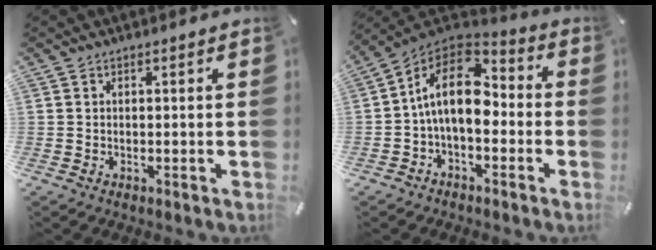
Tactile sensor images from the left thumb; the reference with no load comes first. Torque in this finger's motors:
{"motor_torque": [1.85, 3.16, 1.13, -0.60, 0.51]}